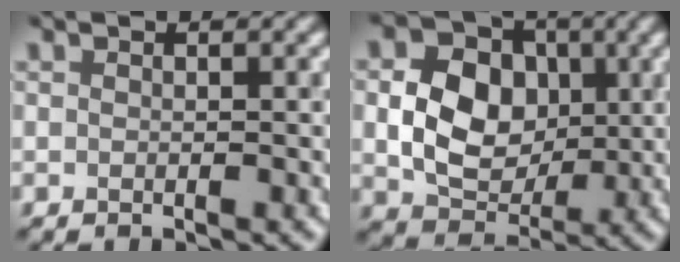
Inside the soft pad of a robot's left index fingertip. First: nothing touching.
{"total": 6.5, "force": [0.2, 5.2, 3.8], "torque": [-0.069, 0.000, 0.006]}